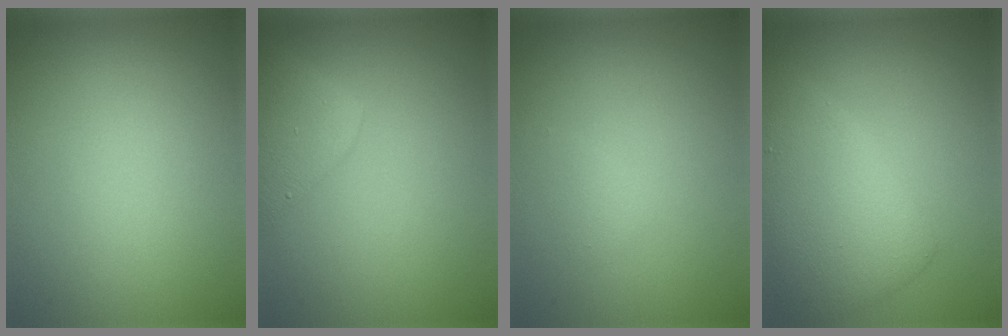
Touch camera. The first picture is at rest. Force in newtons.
{"total": 2.9, "press": 2.9, "slide": 0.0}
{"total": 0.8, "press": 0.8, "slide": 0.1}
{"total": 5.7, "press": 5.7, "slide": 0.1}